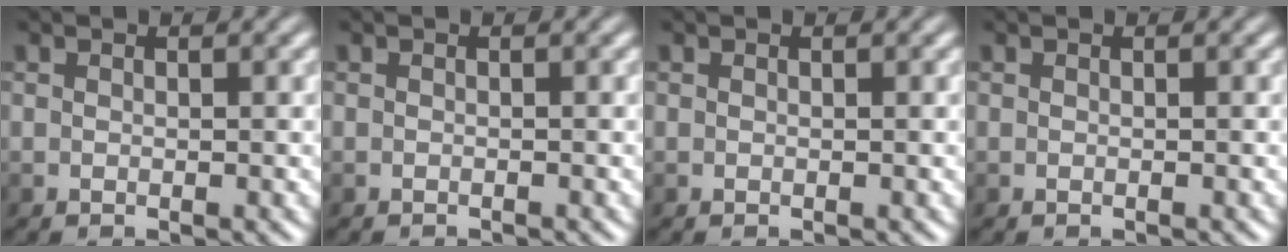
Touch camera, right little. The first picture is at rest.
{"total": 0.8, "force": [-0.8, 0.1, 0.2], "torque": [0.003, -0.003, -0.013]}
{"total": 0.0}
{"total": 0.0}